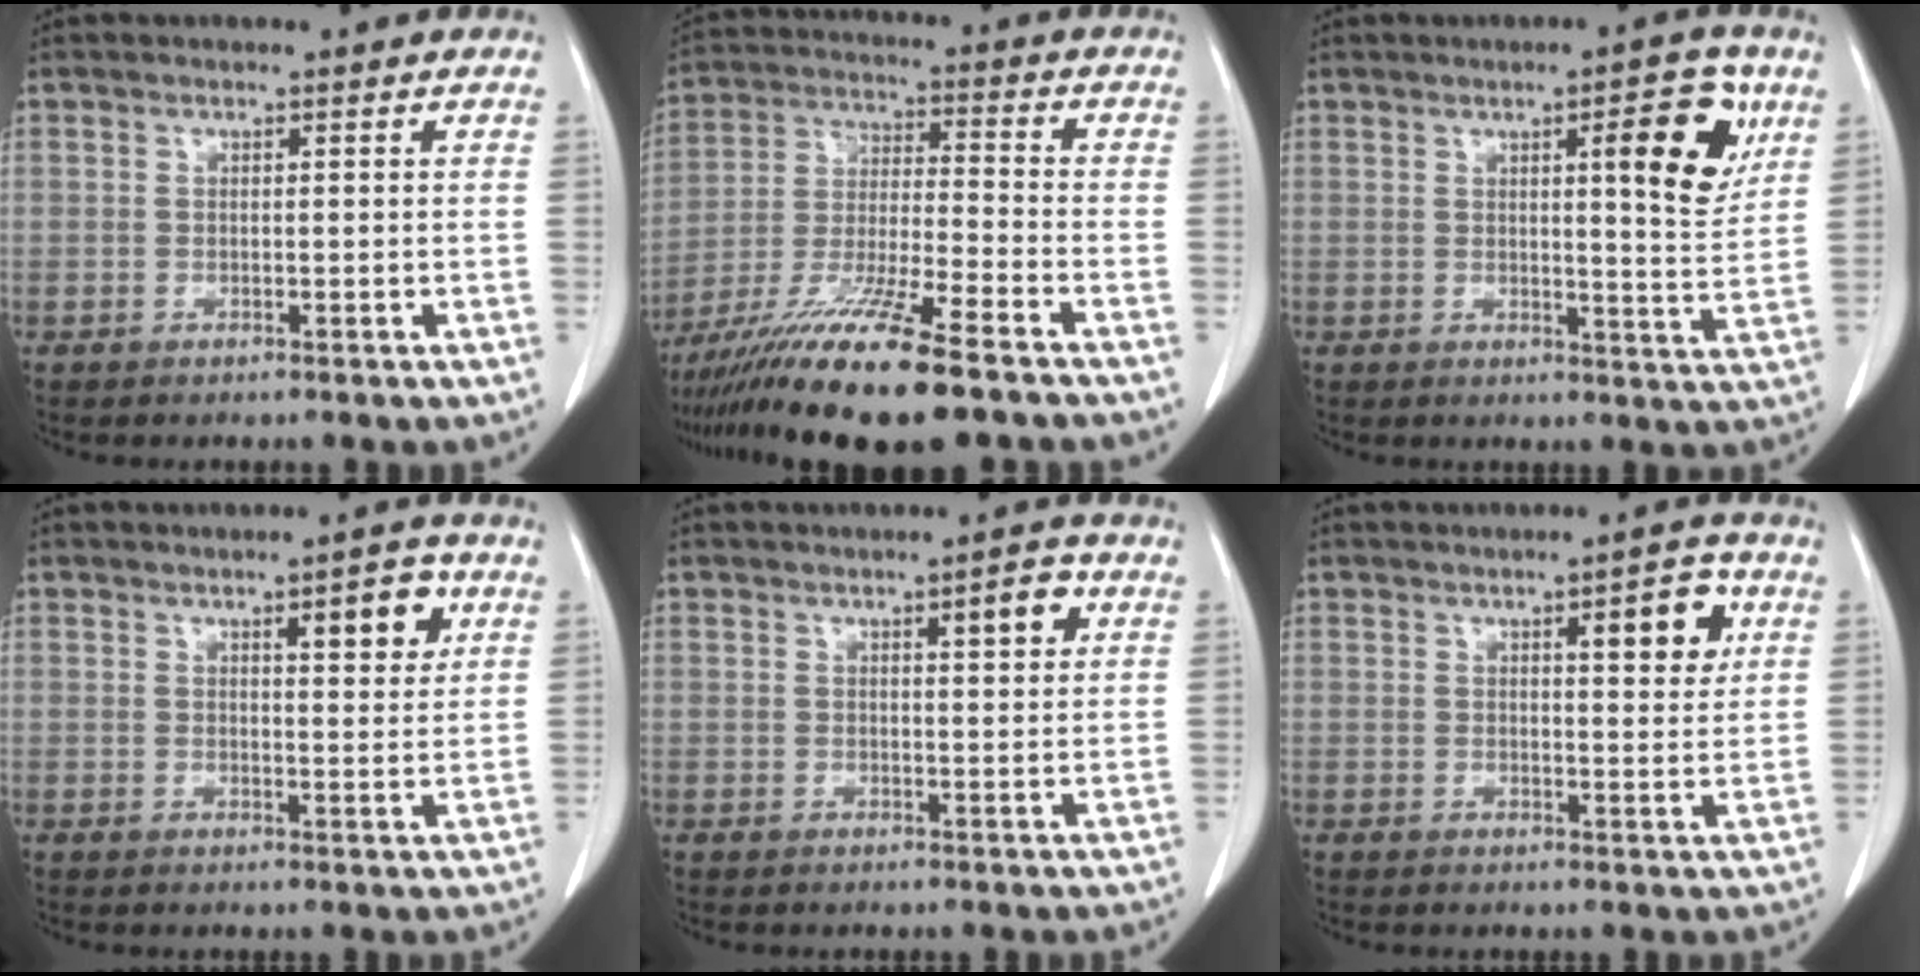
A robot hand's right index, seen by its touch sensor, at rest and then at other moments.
{"total": 15.6, "force": [-11.2, 0.2, 10.8], "torque": [-0.217, -0.039, -0.204]}
{"total": 8.9, "force": [3.7, 1.3, 8.0], "torque": [-0.099, -0.005, 0.043]}
{"total": 5.6, "force": [2.6, 1.3, 4.8], "torque": [-0.064, -0.002, 0.035]}
{"total": 4.1, "force": [1.8, 0.8, 3.6], "torque": [-0.051, 0.000, 0.025]}
{"total": 6.2, "force": [2.5, 1.4, 5.5], "torque": [-0.071, 0.000, 0.031]}